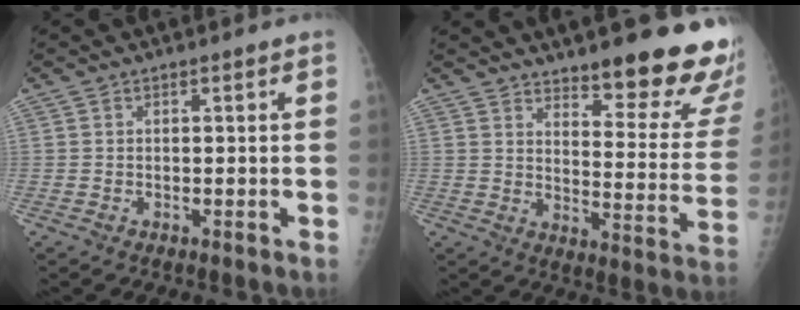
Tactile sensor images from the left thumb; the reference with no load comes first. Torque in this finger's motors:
{"motor_torque": [0.48, 0.41, -0.09, -0.45, 0.06]}